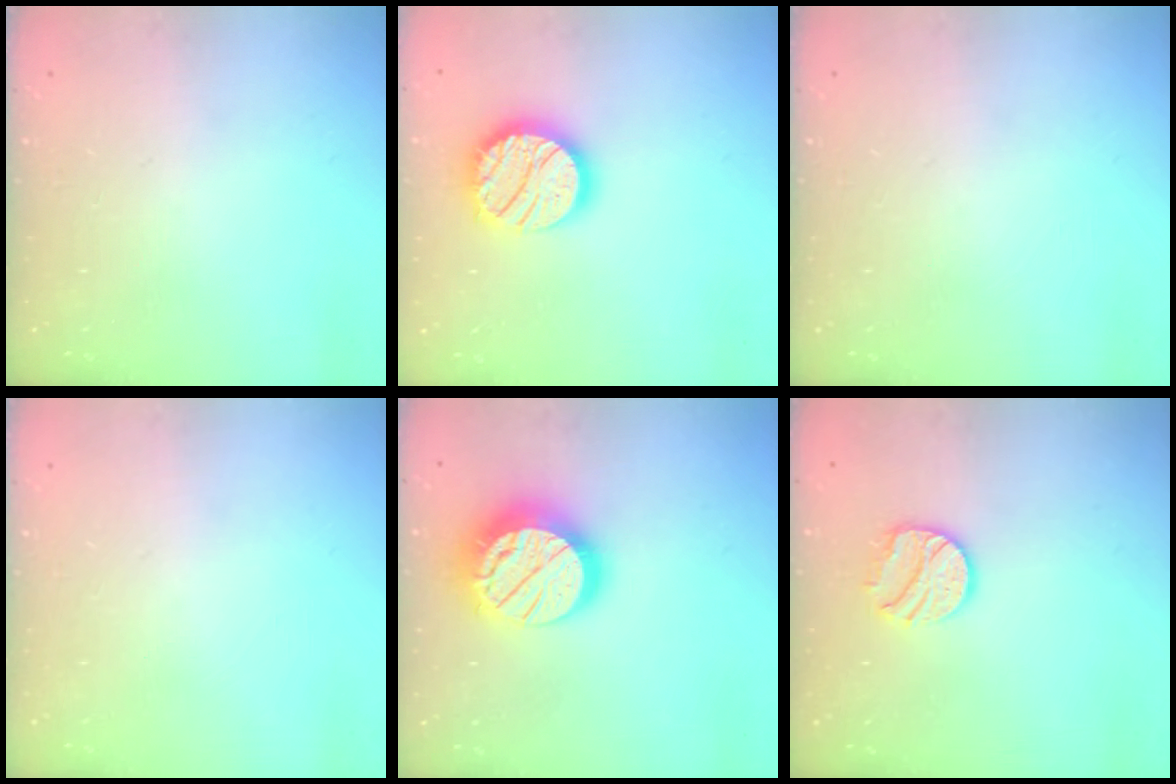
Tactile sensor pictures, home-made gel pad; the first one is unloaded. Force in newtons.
{"total": 17.8, "press": 17.7, "slide": 1.2}
{"total": 0.0}
{"total": 0.0}
{"total": 18.9, "press": 18.8, "slide": 1.5}
{"total": 11.1, "press": 11.0, "slide": 0.9}